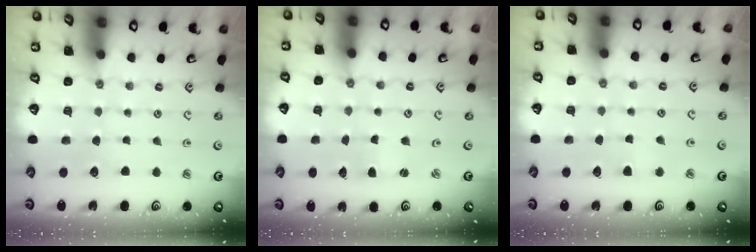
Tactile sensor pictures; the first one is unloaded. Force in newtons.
{"total": 1.3, "press": 1.3, "slide": 0.2}
{"total": 2.9, "press": 2.9, "slide": 0.4}